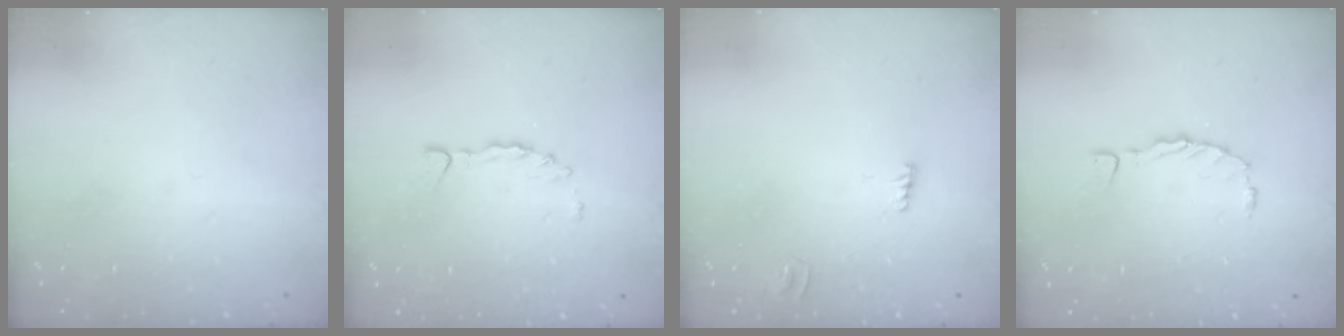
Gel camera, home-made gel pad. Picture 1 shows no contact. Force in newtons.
{"total": 2.2, "press": 2.2, "slide": 0.3}
{"total": 3.0, "press": 3.0, "slide": 0.3}
{"total": 0.0}